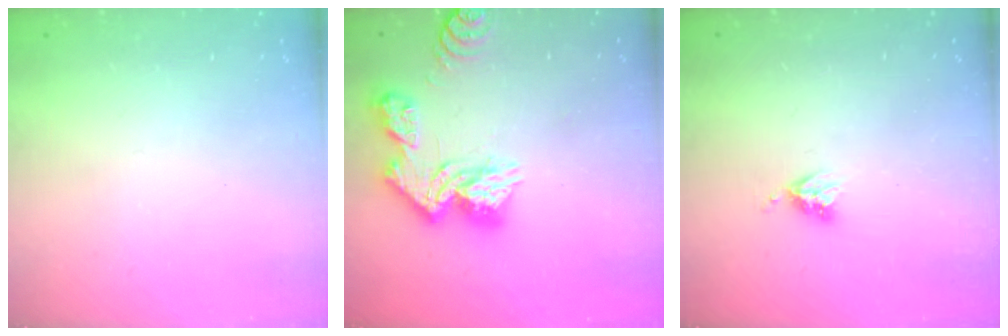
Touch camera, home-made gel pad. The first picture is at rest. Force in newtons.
{"total": 13.2, "press": 13.2, "slide": 1.2}
{"total": 5.2, "press": 5.2, "slide": 0.6}